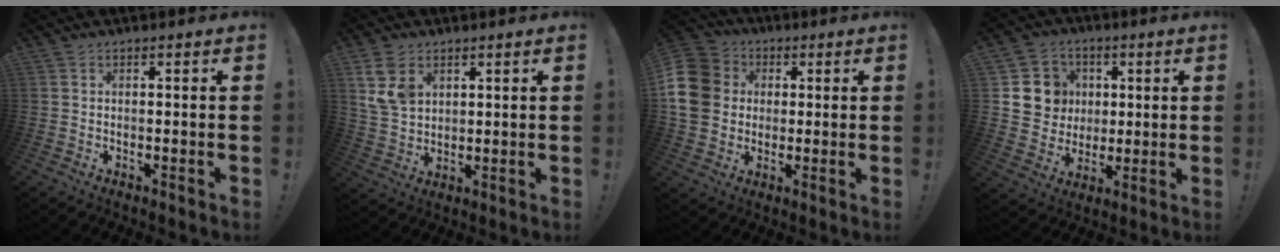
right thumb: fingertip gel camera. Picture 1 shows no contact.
{"total": 9.4, "force": [4.6, 6.5, 4.9], "torque": [-0.089, -0.012, 0.093]}
{"total": 15.9, "force": [1.7, 13.6, 8.0], "torque": [-0.152, 0.001, 0.036]}
{"total": 10.5, "force": [2.0, 10.0, 2.2], "torque": [-0.026, -0.006, 0.050]}